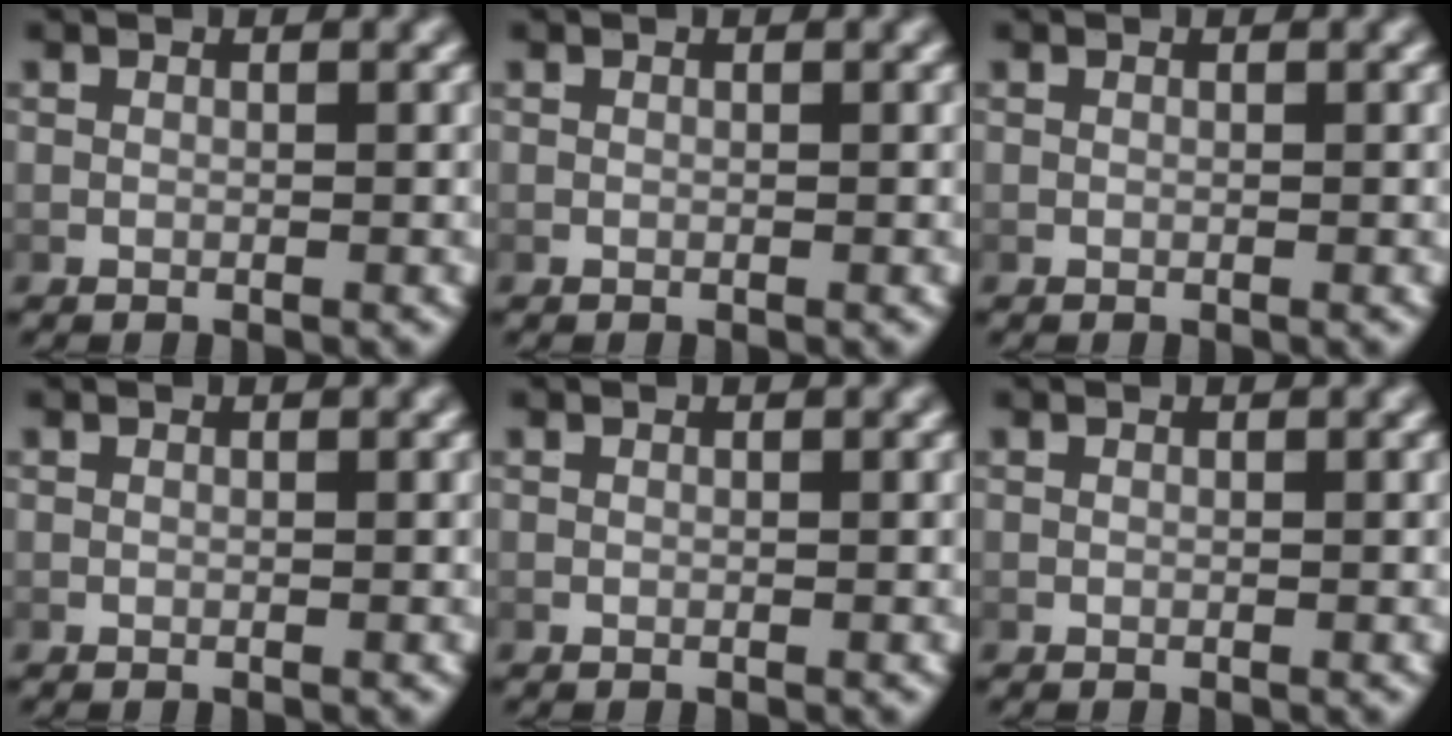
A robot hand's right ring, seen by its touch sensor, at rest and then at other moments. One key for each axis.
{"total": 0.0}
{"total": 0.0}
{"total": 0.0}
{"total": 0.0}
{"total": 0.0}